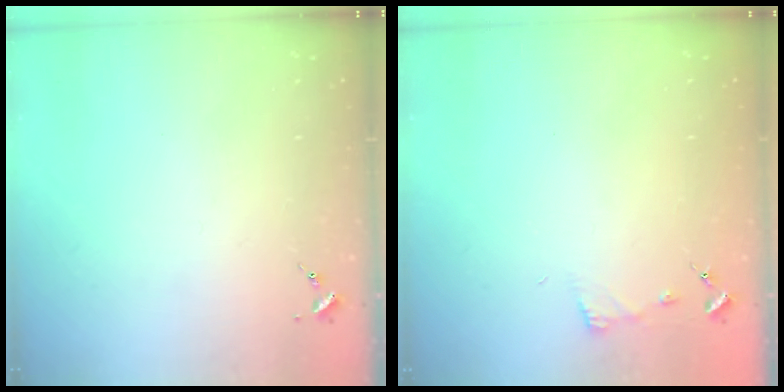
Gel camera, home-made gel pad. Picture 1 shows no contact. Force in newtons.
{"total": 2.9, "press": 2.9, "slide": 0.3}